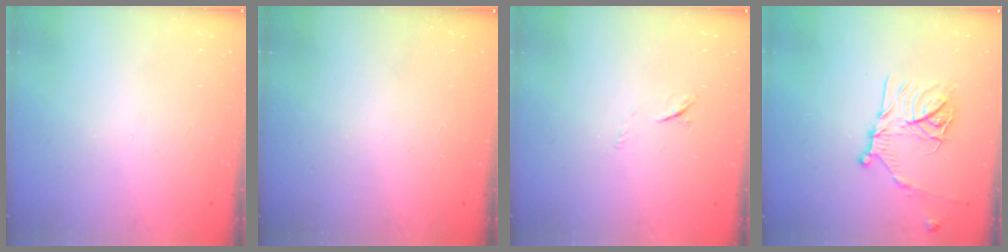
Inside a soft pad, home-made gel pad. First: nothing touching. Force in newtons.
{"total": 0.0}
{"total": 4.2, "press": 4.0, "slide": 1.4}
{"total": 15.9, "press": 15.9, "slide": 1.5}